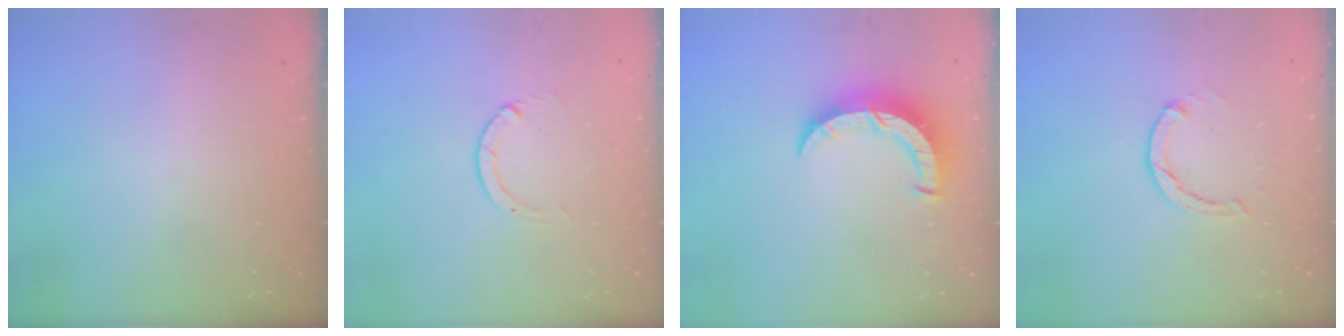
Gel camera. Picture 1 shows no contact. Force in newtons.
{"total": 0.0}
{"total": 8.4, "press": 8.3, "slide": 1.0}
{"total": 0.0}